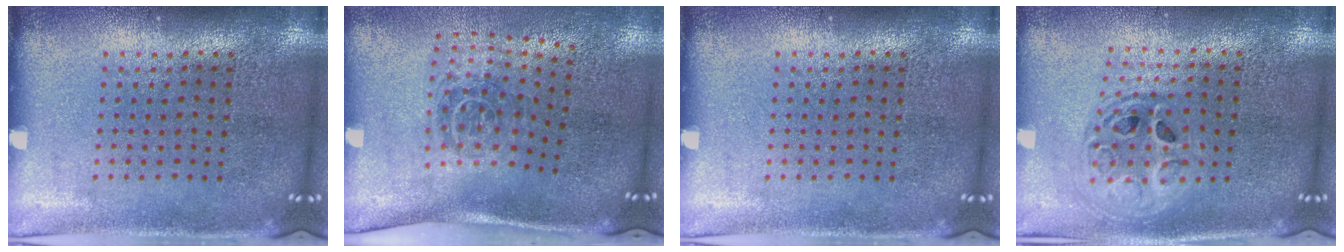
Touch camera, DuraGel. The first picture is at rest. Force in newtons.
{"total": 1.8, "press": 1.2, "slide": 1.4}
{"total": 0.0}
{"total": 1.7, "press": 1.4, "slide": 0.9}